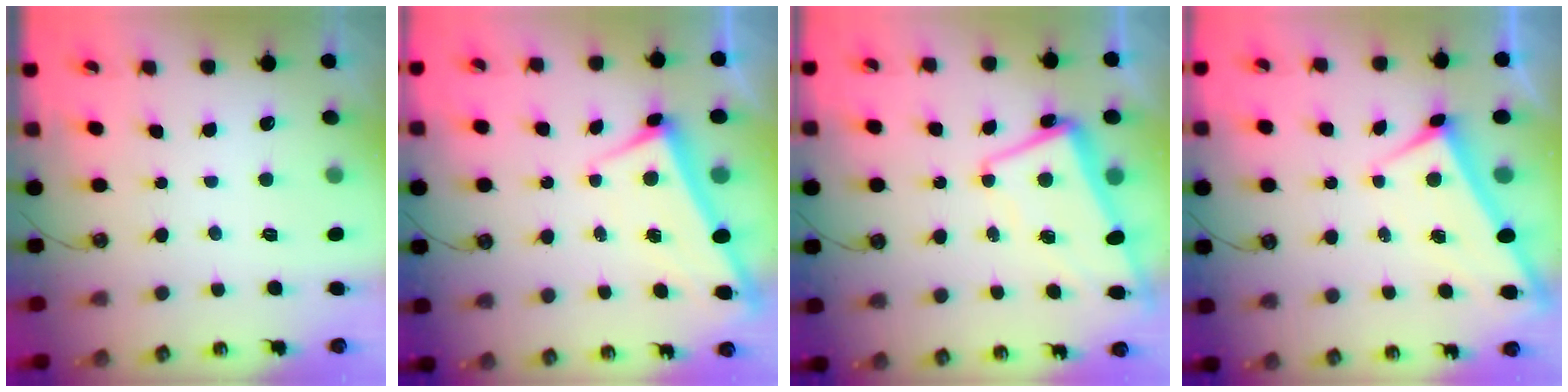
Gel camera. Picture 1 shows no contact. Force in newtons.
{"total": 2.8, "press": 2.7, "slide": 0.5}
{"total": 1.1, "press": 0.6, "slide": 0.9}
{"total": 1.9, "press": 1.9, "slide": 0.2}